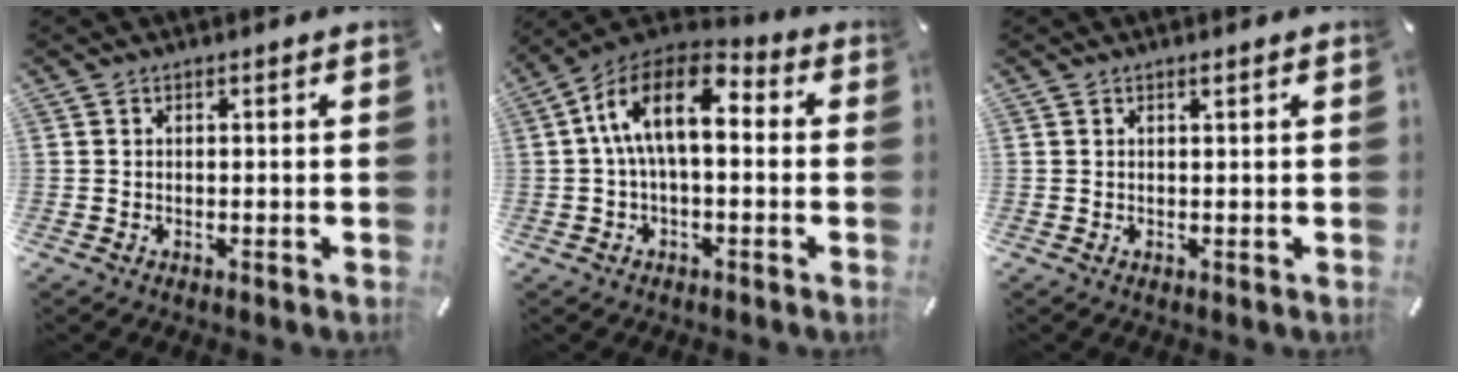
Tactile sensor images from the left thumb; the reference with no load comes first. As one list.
[{"total": 13.9, "force": [1.8, 7.4, 11.7], "torque": [-0.226, 0.001, 0.032]}, {"total": 0.6, "force": [0.4, 0.0, 0.4], "torque": [-0.008, -0.001, 0.007]}]